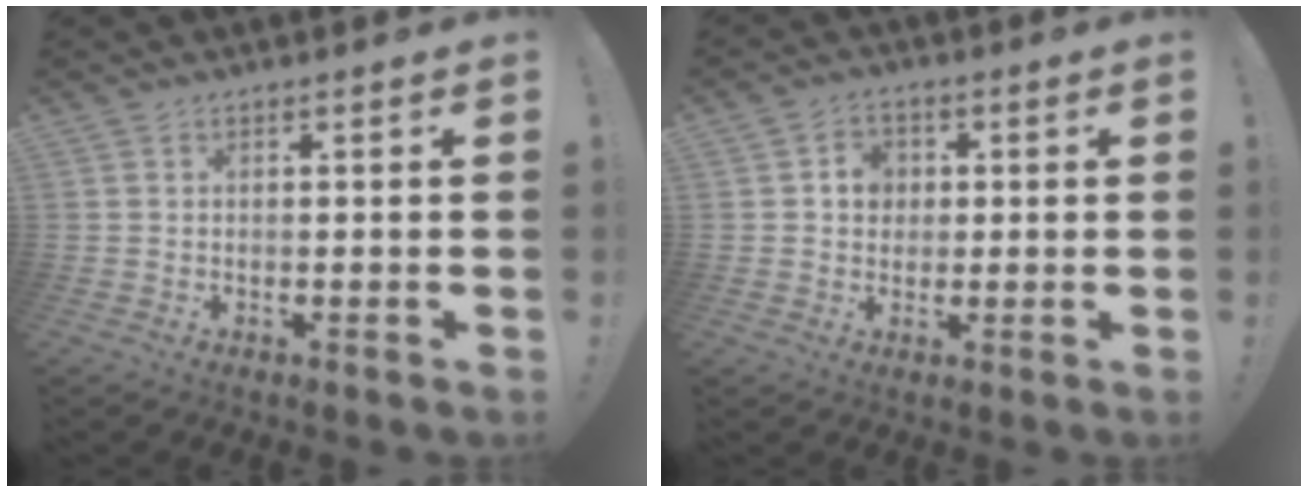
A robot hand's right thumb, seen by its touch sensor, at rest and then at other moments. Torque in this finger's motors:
{"motor_torque": [0.58, 1.01, 0.32, -0.36, -0.02]}